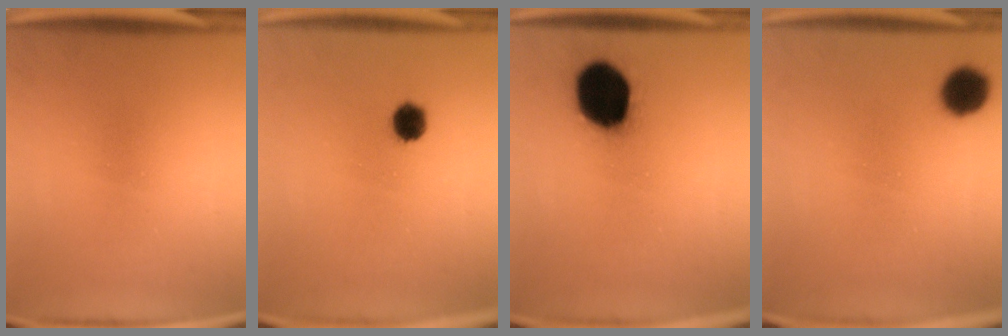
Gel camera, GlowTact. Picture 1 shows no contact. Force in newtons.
{"total": 4.0}
{"total": 16.9}
{"total": 6.9}